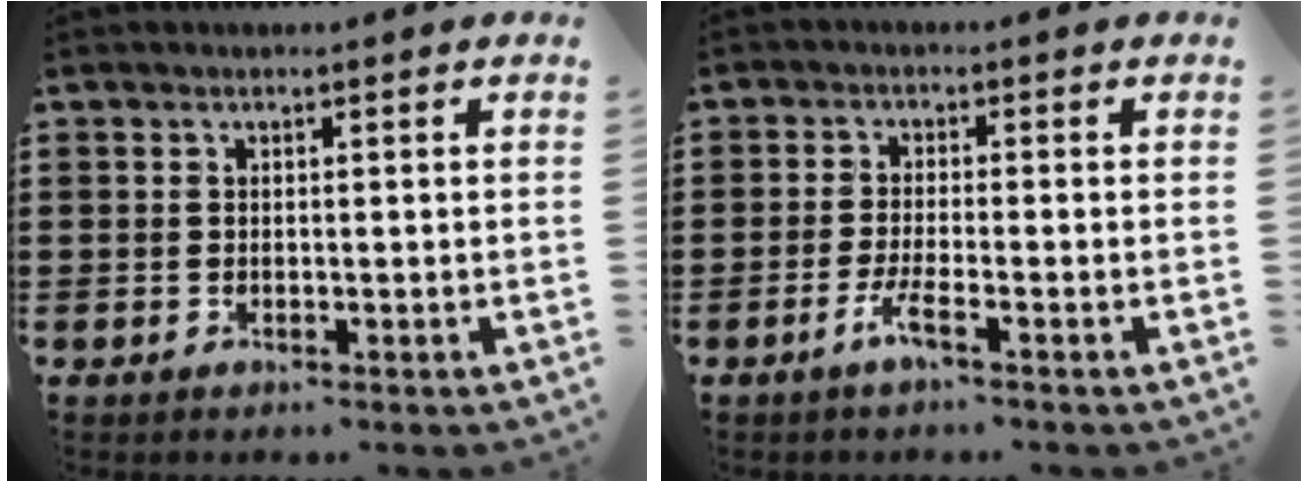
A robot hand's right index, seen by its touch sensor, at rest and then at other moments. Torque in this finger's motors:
{"motor_torque": [2.14, 0.00, 0.11, 0.07]}